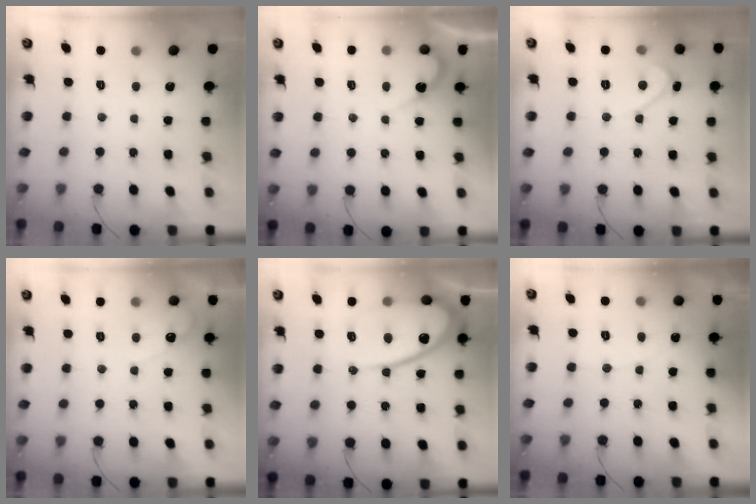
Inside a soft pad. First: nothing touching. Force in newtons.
{"total": 5.9, "press": 5.9, "slide": 0.3}
{"total": 2.5, "press": 2.5, "slide": 0.2}
{"total": 3.9, "press": 3.8, "slide": 0.2}
{"total": 16.3, "press": 16.2, "slide": 1.4}
{"total": 2.6, "press": 2.6, "slide": 0.2}